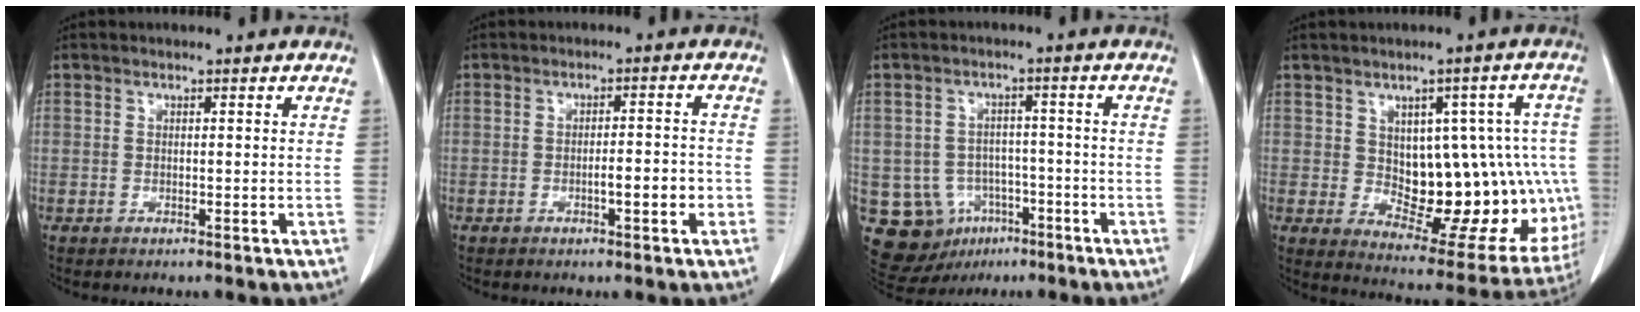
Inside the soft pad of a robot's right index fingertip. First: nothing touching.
{"total": 3.9, "force": [-1.4, 0.8, 3.6], "torque": [-0.051, 0.006, -0.019]}
{"total": 10.5, "force": [-4.0, 9.2, 3.2], "torque": [-0.067, 0.020, -0.043]}
{"total": 18.6, "force": [-0.4, 8.5, 16.5], "torque": [-0.161, 0.025, 0.024]}